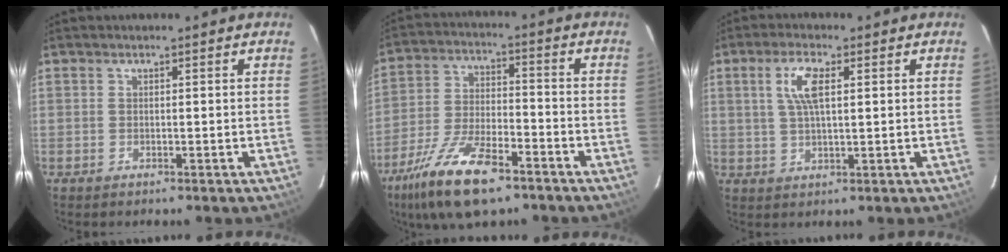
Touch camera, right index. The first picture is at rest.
{"total": 16.0, "force": [-10.5, 5.6, 10.6], "torque": [-0.224, -0.027, -0.193]}
{"total": 5.9, "force": [1.8, 1.9, 5.2], "torque": [-0.103, 0.008, 0.036]}